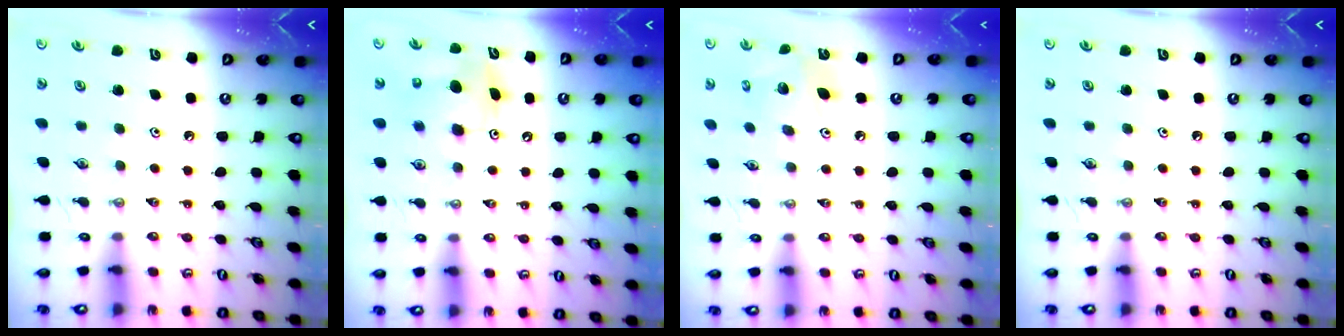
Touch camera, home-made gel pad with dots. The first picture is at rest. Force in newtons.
{"total": 9.8, "press": 9.8, "slide": 1.2}
{"total": 9.7, "press": 9.7, "slide": 0.4}
{"total": 0.0}